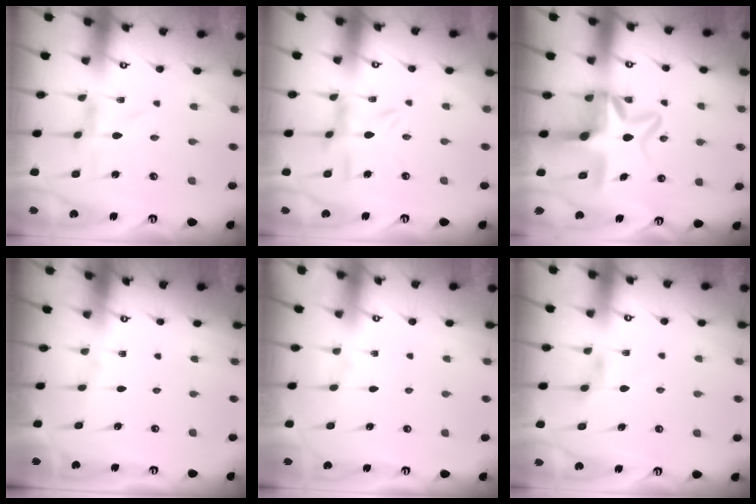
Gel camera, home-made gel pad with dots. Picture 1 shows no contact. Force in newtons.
{"total": 6.4, "press": 6.3, "slide": 0.7}
{"total": 9.7, "press": 9.2, "slide": 3.0}
{"total": 0.0}
{"total": 1.6, "press": 1.6, "slide": 0.2}
{"total": 2.6, "press": 2.5, "slide": 0.6}